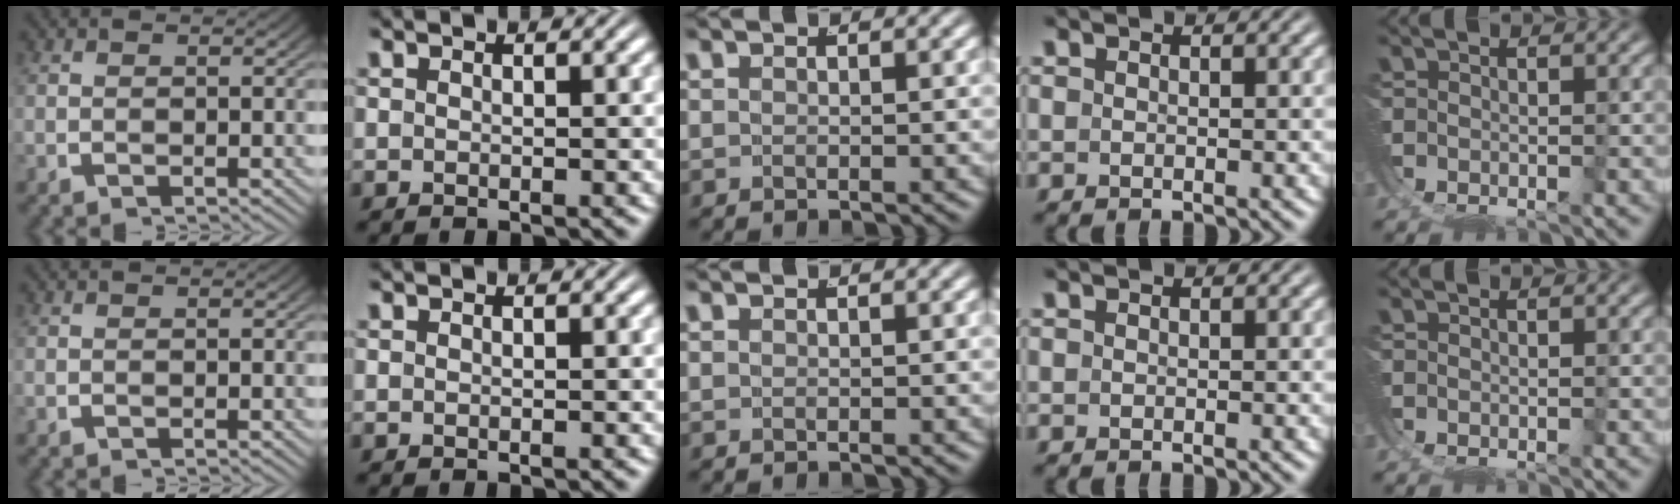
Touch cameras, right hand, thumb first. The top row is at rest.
{}